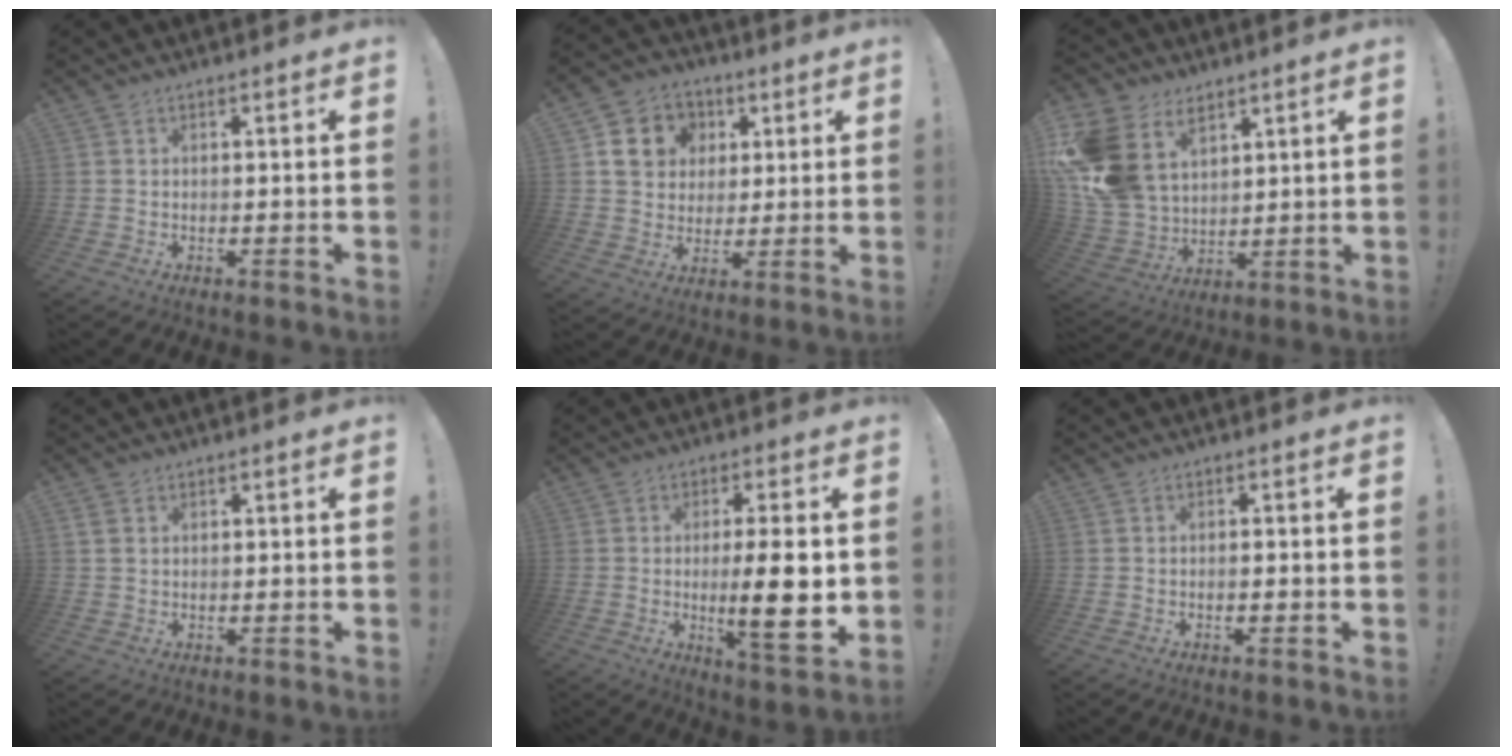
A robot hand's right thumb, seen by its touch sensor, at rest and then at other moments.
{"total": 11.4, "force": [3.4, 10.2, 4.0], "torque": [-0.056, -0.007, 0.071]}
{"total": 17.6, "force": [7.6, 12.9, 9.3], "torque": [-0.187, -0.040, 0.149]}
{"total": 2.0, "force": [0.9, 1.5, 1.0], "torque": [-0.015, 0.002, 0.016]}
{"total": 13.6, "force": [-0.6, 2.0, 13.4], "torque": [-0.210, -0.015, -0.017]}
{"total": 1.2, "force": [-0.7, 0.2, 1.0], "torque": [-0.025, 0.003, -0.010]}